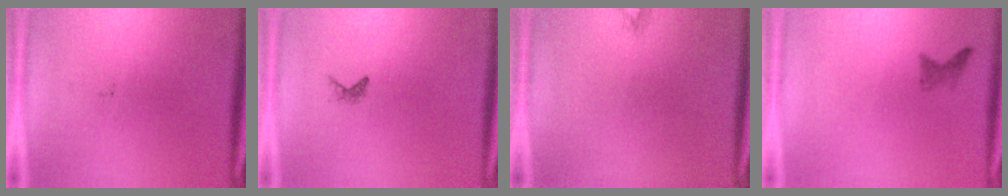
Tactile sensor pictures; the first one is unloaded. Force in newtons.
{"total": 0.6}
{"total": 0.6}
{"total": 1.1}